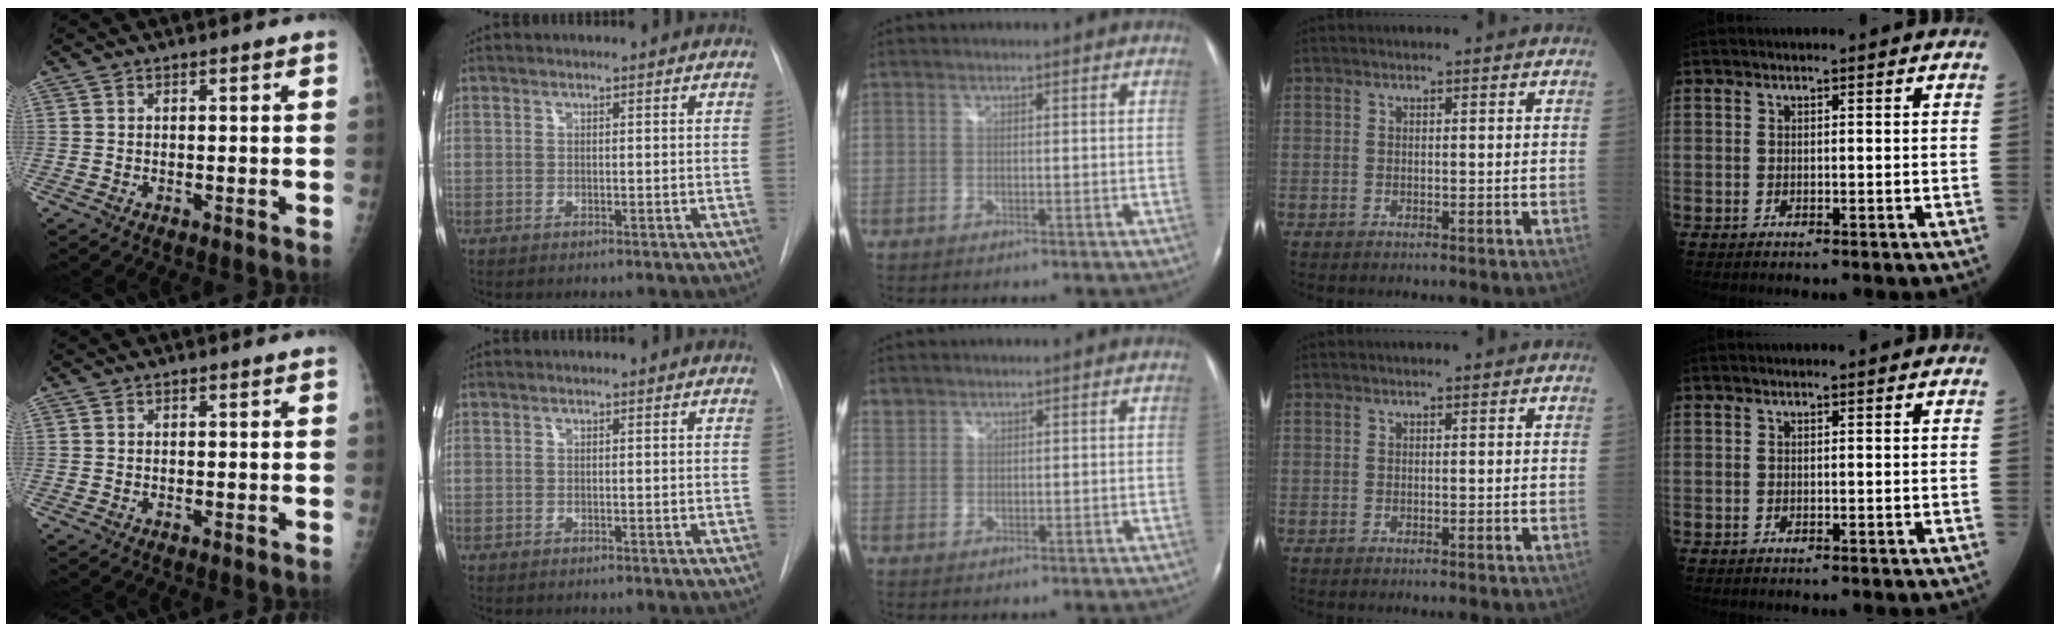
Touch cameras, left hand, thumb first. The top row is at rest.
{"middle": {"total": 1.6, "force": [1.3, 1.0, -0.1], "torque": [0.005, 0.008, 0.023]}}